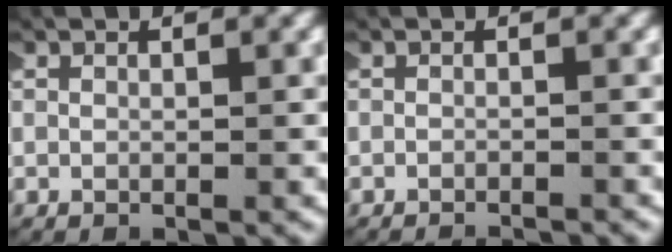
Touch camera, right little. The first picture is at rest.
{"total": 2.0, "force": [-2.0, 0.1, 0.0], "torque": [-0.003, -0.008, -0.028]}